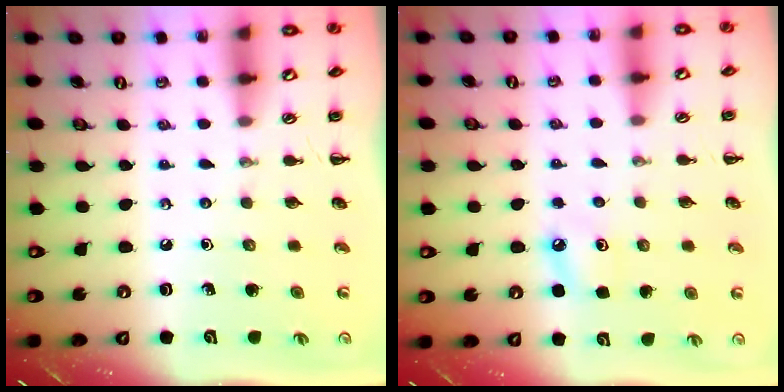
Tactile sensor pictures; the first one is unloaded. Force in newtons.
{"total": 5.8, "press": 5.5, "slide": 1.8}